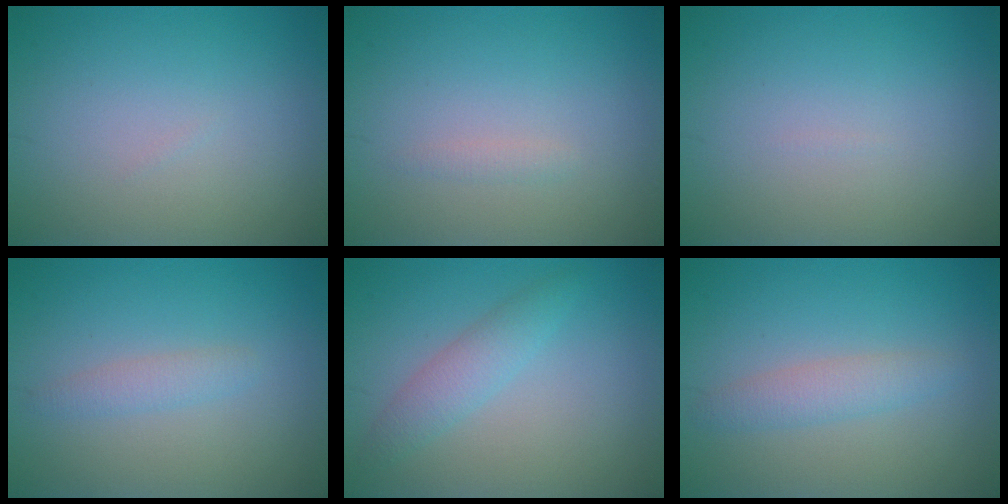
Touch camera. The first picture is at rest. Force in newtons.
{"total": 0.7, "press": 0.7, "slide": 0.0}
{"total": 0.0}
{"total": 1.4, "press": 1.4, "slide": 0.1}
{"total": 2.4, "press": 2.4, "slide": 0.1}
{"total": 2.1, "press": 2.1, "slide": 0.1}